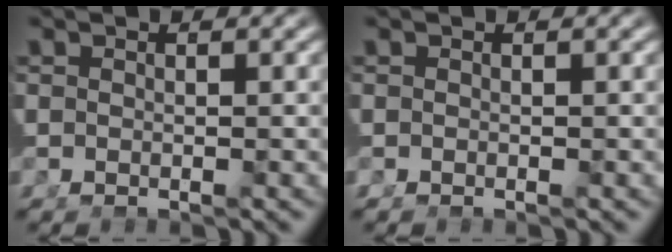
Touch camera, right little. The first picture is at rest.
{"total": 0.5, "force": [-0.2, 0.4, 0.3], "torque": [-0.009, 0.001, -0.004]}